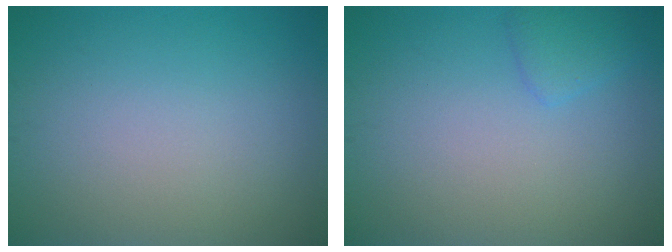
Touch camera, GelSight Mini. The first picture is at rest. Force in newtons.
{"total": 1.4, "press": 1.4, "slide": 0.1}